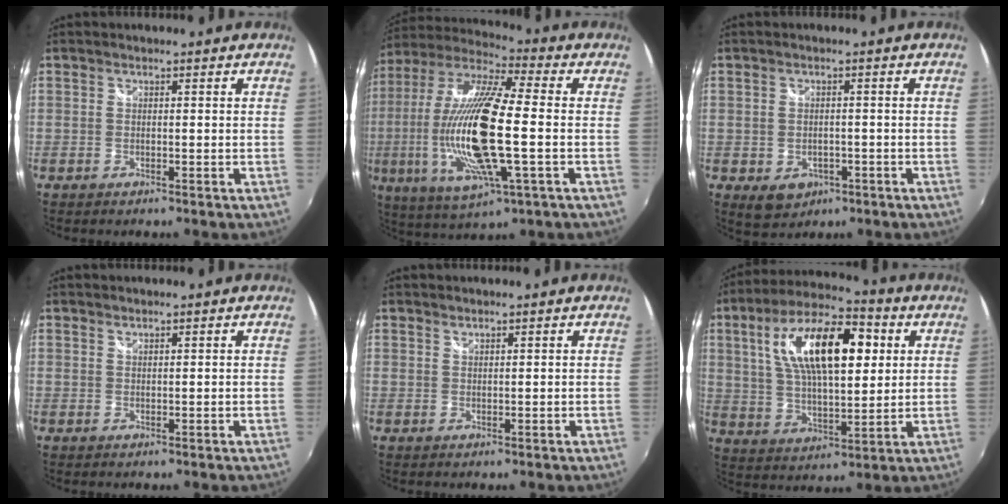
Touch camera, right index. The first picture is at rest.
{"total": 23.7, "force": [-2.9, 5.3, 22.9], "torque": [-0.435, -0.027, -0.059]}
{"total": 5.8, "force": [-2.2, 4.5, 2.9], "torque": [-0.063, -0.011, -0.021]}
{"total": 0.5, "force": [0.5, 0.0, 0.0], "torque": [0.002, 0.001, 0.010]}
{"total": 0.7, "force": [0.7, 0.1, 0.0], "torque": [0.001, 0.001, 0.014]}
{"total": 19.1, "force": [5.7, 7.9, 16.4], "torque": [-0.292, 0.028, 0.100]}